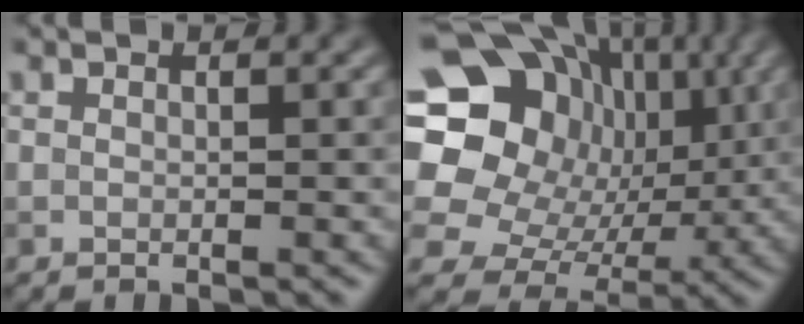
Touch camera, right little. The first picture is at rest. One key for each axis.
{"total": 17.8, "fx": 5.1, "fy": 14.6, "fz": 8.8, "tx": -0.206, "ty": 0.037, "tz": 0.094}